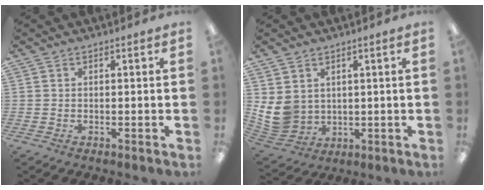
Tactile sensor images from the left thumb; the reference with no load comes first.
{"total": 8.5, "force": [2.0, 7.5, 3.4], "torque": [-0.093, -0.009, 0.045]}